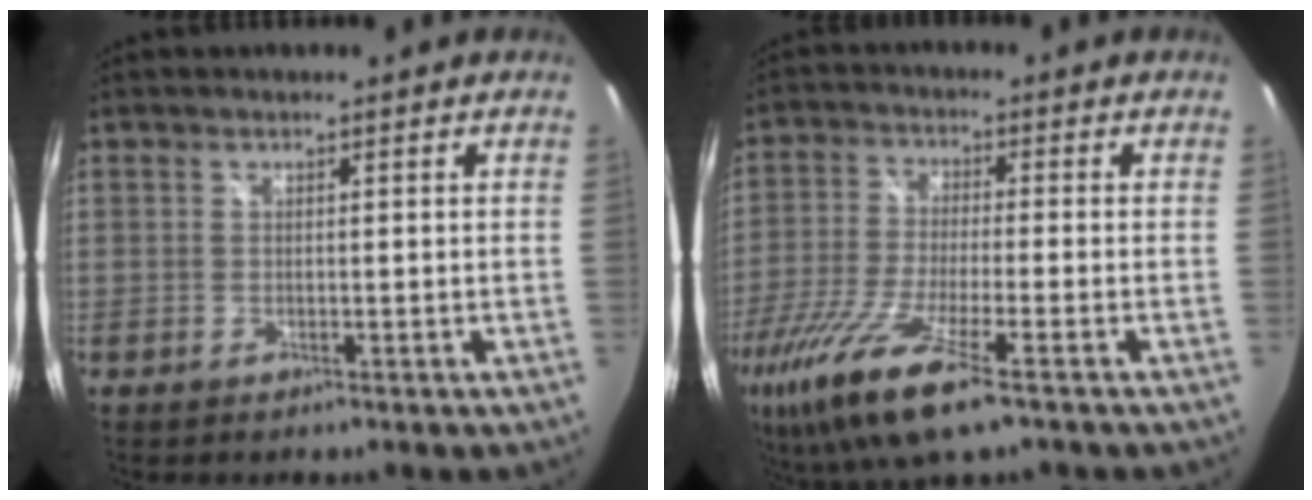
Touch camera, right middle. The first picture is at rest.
{"total": 16.3, "force": [-9.5, 3.1, 12.9], "torque": [-0.271, -0.059, -0.180]}